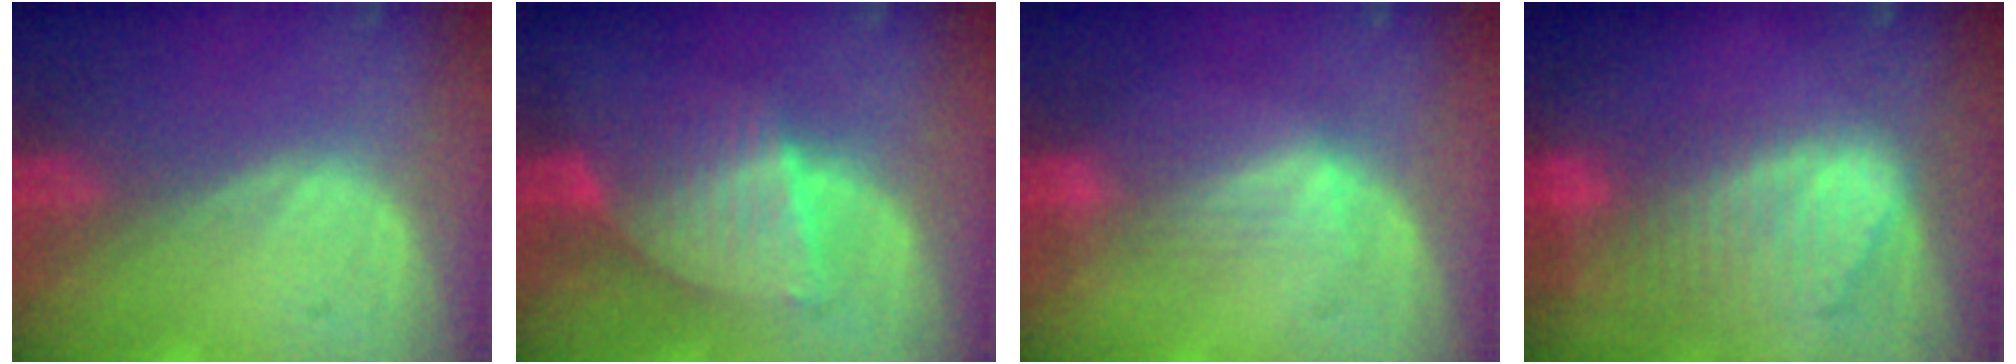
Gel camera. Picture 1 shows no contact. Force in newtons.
{"total": 6.3, "press": 6.3, "slide": 0.6}
{"total": 3.2, "press": 3.2, "slide": 0.4}
{"total": 9.5, "press": 8.2, "slide": 4.8}